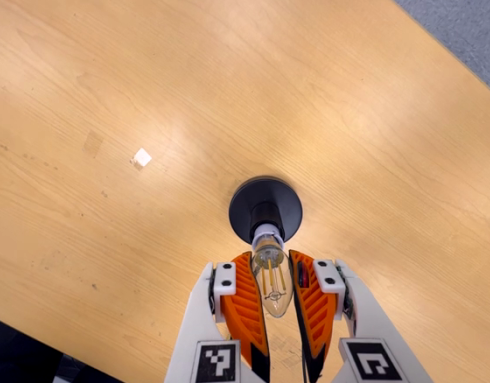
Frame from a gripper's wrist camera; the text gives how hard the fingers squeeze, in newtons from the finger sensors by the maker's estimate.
{"total": 21.2, "left": 25.8, "right": 16.5}